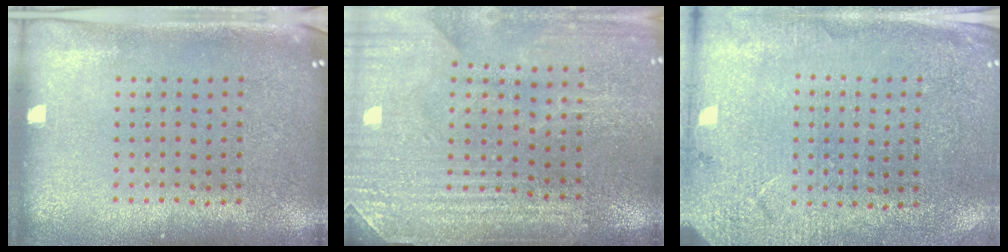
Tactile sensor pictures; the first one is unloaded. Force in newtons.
{"total": 3.4, "press": 3.4, "slide": 0.3}
{"total": 2.6, "press": 2.6, "slide": 0.4}